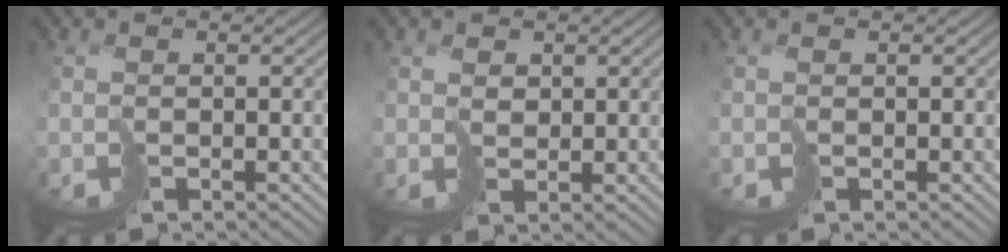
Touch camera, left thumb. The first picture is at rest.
{"total": 2.1, "force": [1.9, 0.8, -0.1], "torque": [-0.001, 0.007, 0.041]}
{"total": 0.0}